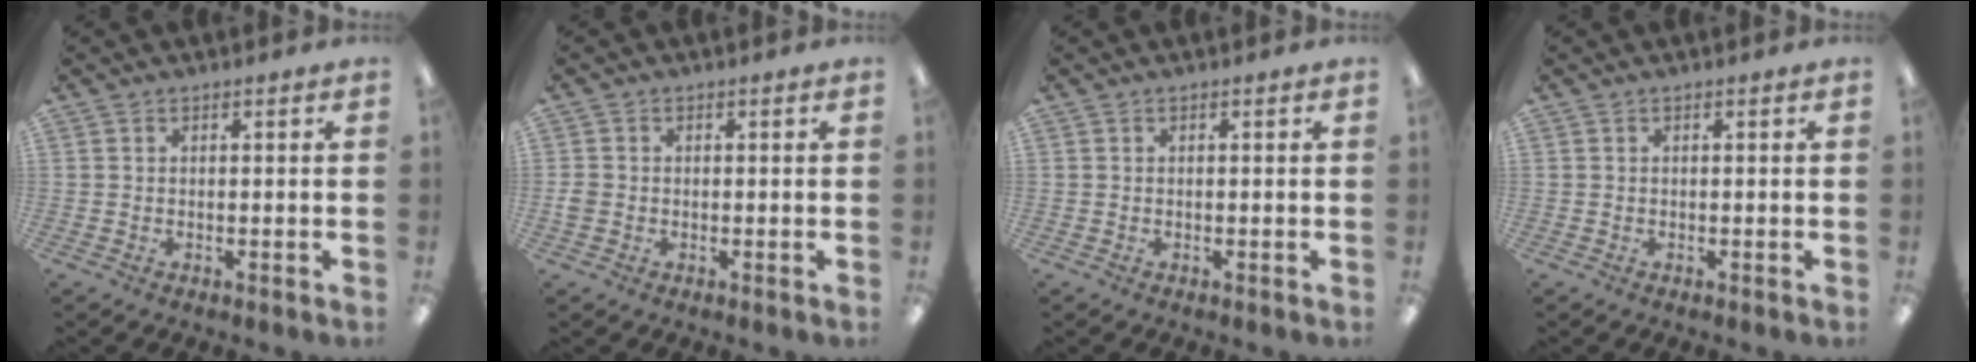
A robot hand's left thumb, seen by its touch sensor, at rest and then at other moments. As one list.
[{"total": 1.9, "force": [-0.5, 1.7, 0.9], "torque": [-0.013, 0.003, -0.008]}, {"total": 0.0}, {"total": 0.0}]